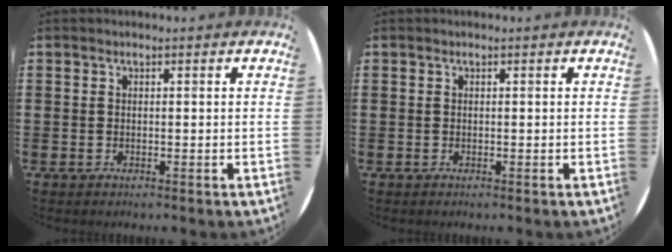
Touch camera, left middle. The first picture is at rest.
{"total": 0.0}